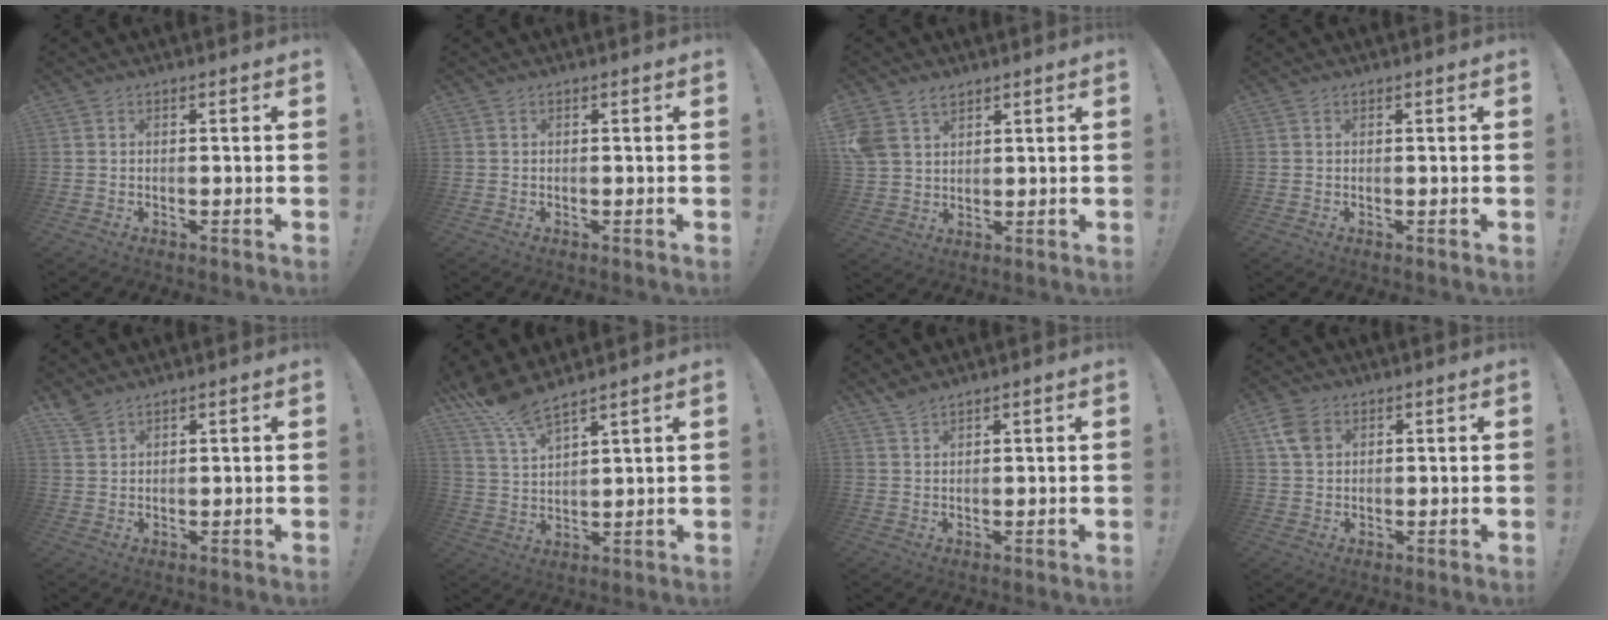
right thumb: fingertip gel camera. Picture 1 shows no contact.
{"total": 0.0}
{"total": 6.9, "force": [4.4, 4.7, 2.6], "torque": [-0.055, -0.011, 0.092]}
{"total": 0.0}
{"total": 3.4, "force": [2.8, 1.1, 1.4], "torque": [-0.032, -0.015, 0.056]}
{"total": 8.7, "force": [7.8, 0.9, 3.7], "torque": [-0.082, -0.050, 0.145]}
{"total": 2.7, "force": [2.3, 0.5, 1.3], "torque": [-0.024, -0.011, 0.041]}
{"total": 6.1, "force": [2.3, 4.5, 3.3], "torque": [-0.051, 0.003, 0.048]}